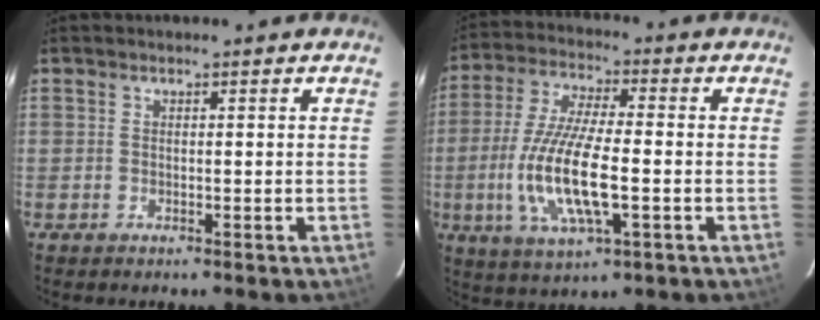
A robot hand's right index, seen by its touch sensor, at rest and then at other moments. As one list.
[{"total": 14.4, "force": [-3.1, 4.0, 13.5], "torque": [-0.281, -0.012, -0.057]}]